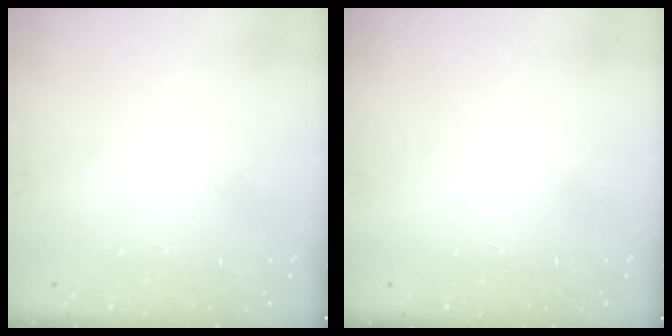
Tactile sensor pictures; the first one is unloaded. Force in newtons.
{"total": 1.6, "press": 1.6, "slide": 0.1}